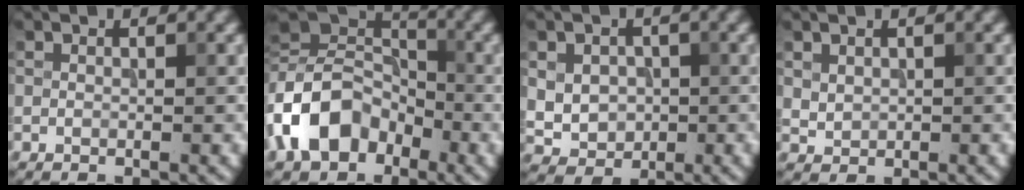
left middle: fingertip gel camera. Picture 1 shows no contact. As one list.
[{"total": 9.3, "force": [-3.6, 6.6, 5.4], "torque": [-0.100, 0.008, -0.085]}, {"total": 4.4, "force": [0.2, 3.8, 2.3], "torque": [-0.039, 0.002, -0.002]}, {"total": 1.1, "force": [0.5, 0.8, 0.4], "torque": [-0.007, -0.003, 0.017]}]